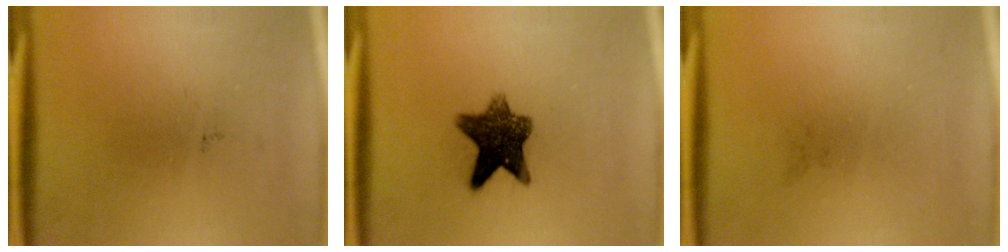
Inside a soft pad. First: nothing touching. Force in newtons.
{"total": 9.5}
{"total": 0.0}